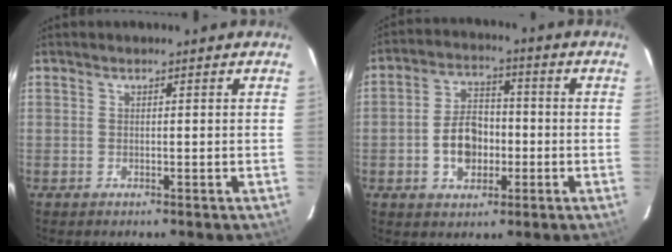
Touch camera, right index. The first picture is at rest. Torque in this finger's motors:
{"motor_torque": [1.84, -0.19, 0.31, 0.09]}